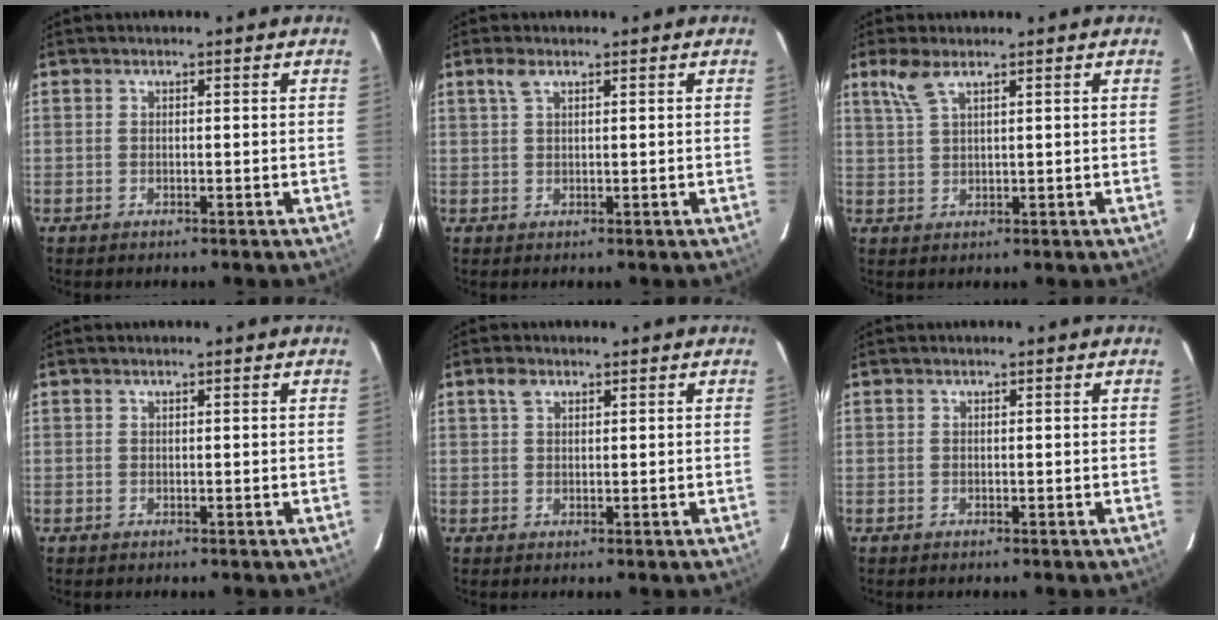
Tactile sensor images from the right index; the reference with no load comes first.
{"total": 2.0, "force": [1.2, 0.8, 1.4], "torque": [-0.031, 0.007, 0.024]}
{"total": 3.7, "force": [2.5, 0.9, 2.6], "torque": [-0.057, 0.007, 0.056]}
{"total": 0.0}
{"total": 2.1, "force": [1.2, 1.3, 1.2], "torque": [-0.024, 0.008, 0.023]}
{"total": 0.0}